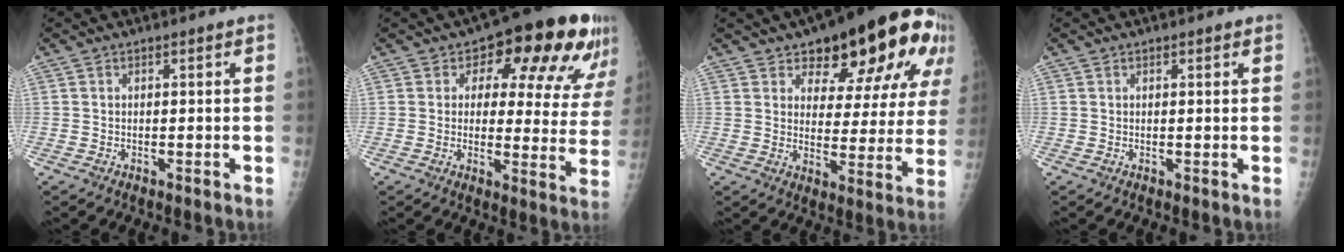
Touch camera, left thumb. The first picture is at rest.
{"total": 17.9, "force": [9.7, 9.0, 12.2], "torque": [-0.102, -0.029, 0.109]}
{"total": 20.5, "force": [12.8, 9.5, 12.9], "torque": [-0.131, -0.044, 0.163]}
{"total": 0.9, "force": [0.5, 0.4, 0.6], "torque": [-0.006, 0.000, 0.005]}